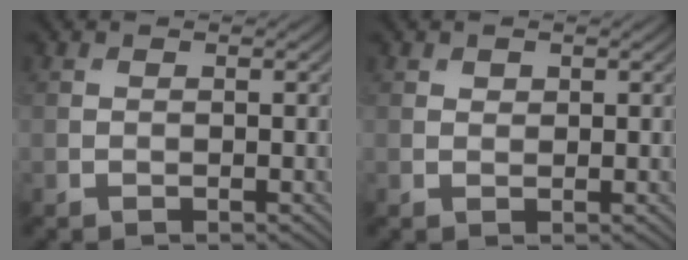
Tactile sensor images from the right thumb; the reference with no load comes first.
{"total": 0.7, "force": [0.5, 0.5, 0.2], "torque": [-0.003, -0.004, 0.009]}